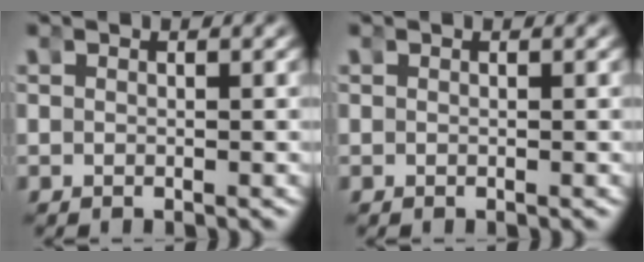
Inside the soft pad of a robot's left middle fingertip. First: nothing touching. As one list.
[{"total": 0.0}]